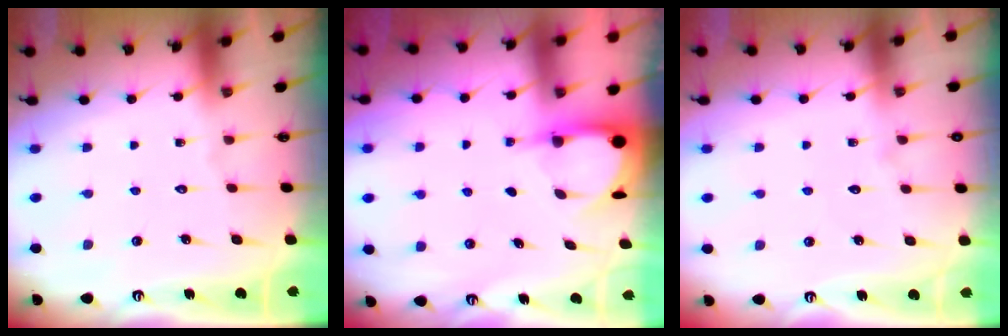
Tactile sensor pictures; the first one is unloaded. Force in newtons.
{"total": 3.9, "press": 3.9, "slide": 0.3}
{"total": 5.7, "press": 5.7, "slide": 0.7}